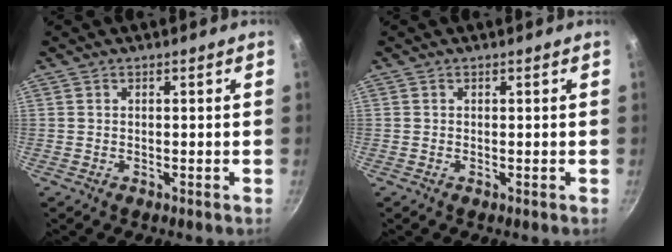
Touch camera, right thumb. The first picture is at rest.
{"total": 0.0}